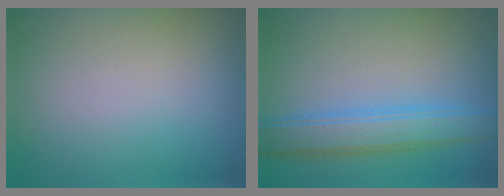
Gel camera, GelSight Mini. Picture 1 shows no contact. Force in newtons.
{"total": 4.3, "press": 4.3, "slide": 0.2}